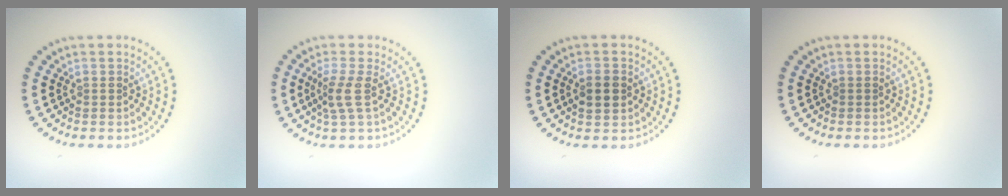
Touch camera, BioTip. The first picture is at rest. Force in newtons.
{"total": 2.2, "press": 1.6, "slide": 1.6}
{"total": 2.3, "press": 2.3, "slide": 0.2}
{"total": 0.0}